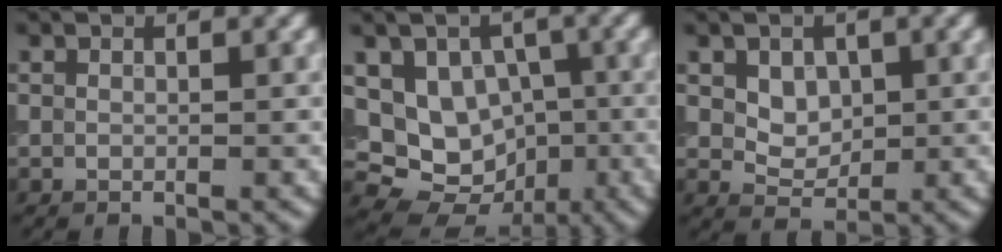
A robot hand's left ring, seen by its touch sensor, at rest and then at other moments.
{"total": 10.0, "force": [-0.9, 8.6, 5.0], "torque": [-0.066, 0.015, -0.034]}
{"total": 2.4, "force": [0.7, 1.8, 1.4], "torque": [-0.022, -0.005, 0.016]}